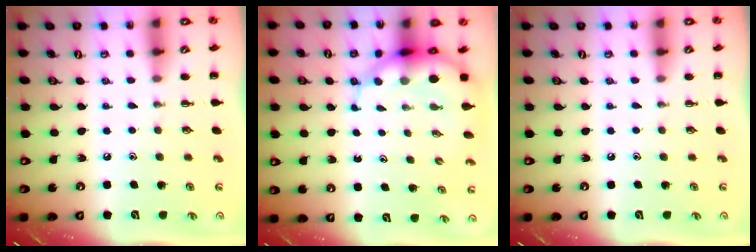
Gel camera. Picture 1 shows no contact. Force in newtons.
{"total": 8.3, "press": 7.9, "slide": 2.3}
{"total": 0.0}